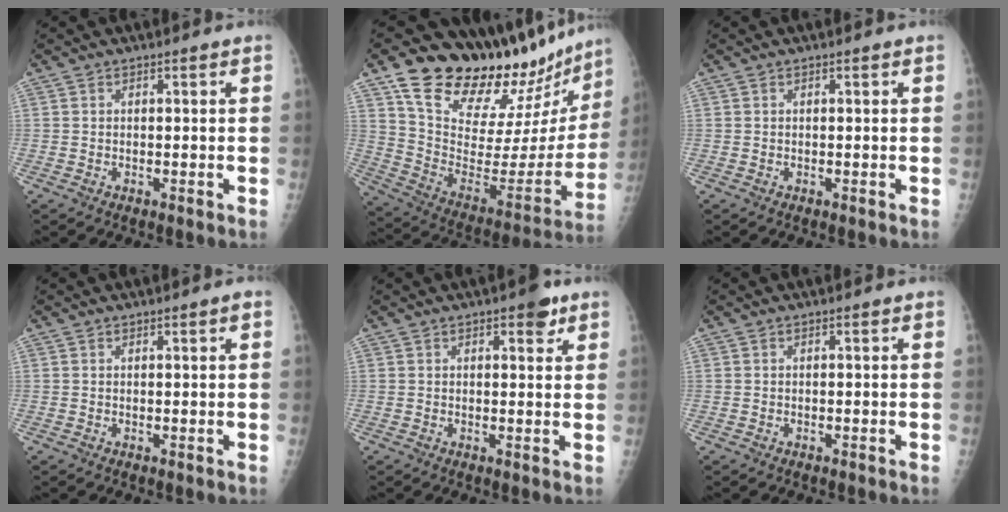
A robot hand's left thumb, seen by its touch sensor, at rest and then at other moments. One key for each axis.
{"total": 29.8, "fx": 25.8, "fy": 7.8, "fz": 12.7, "tx": -0.166, "ty": -0.161, "tz": 0.383}
{"total": 0.0}
{"total": 1.0, "fx": 0.7, "fy": 0.2, "fz": 0.7, "tx": -0.009, "ty": -0.003, "tz": 0.010}
{"total": 4.3, "fx": 2.6, "fy": 1.8, "fz": 2.9, "tx": -0.022, "ty": -0.009, "tz": 0.029}
{"total": 0.0}